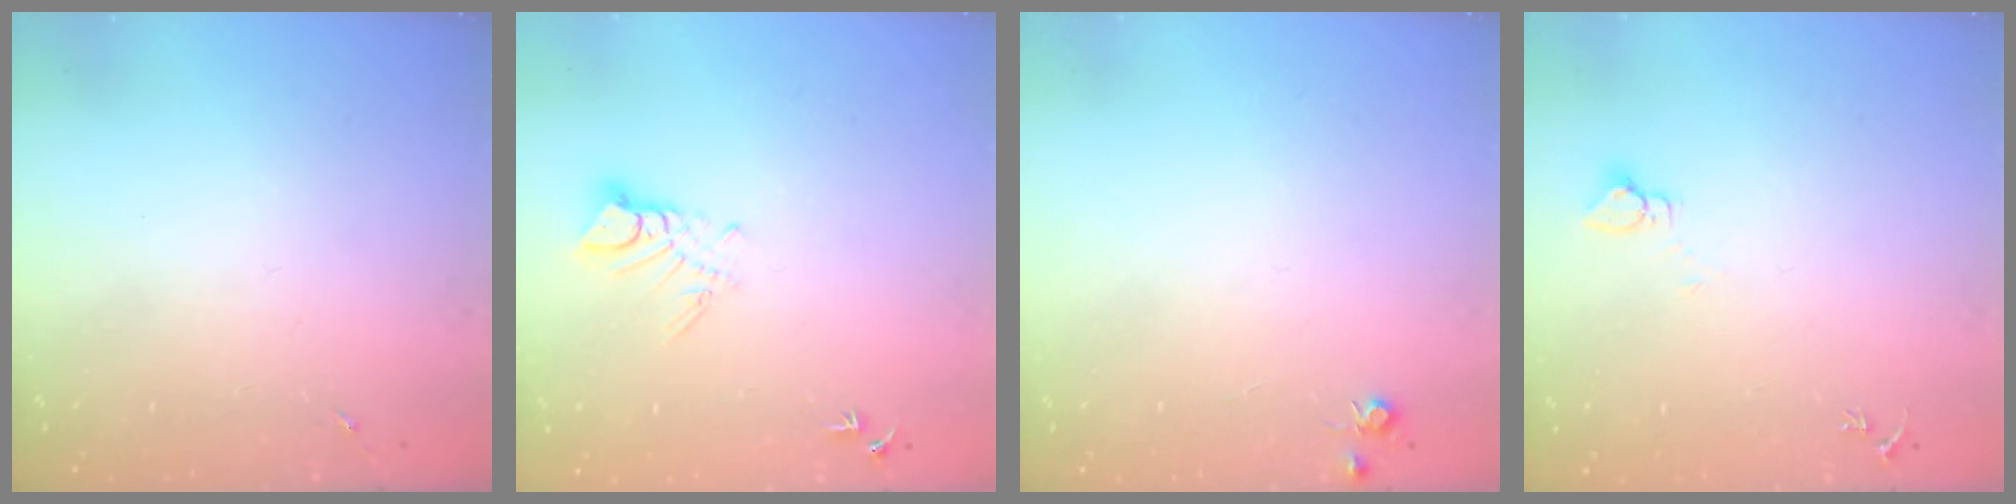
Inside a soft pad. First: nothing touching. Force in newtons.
{"total": 5.9, "press": 5.9, "slide": 0.5}
{"total": 5.4, "press": 5.3, "slide": 0.7}
{"total": 2.7, "press": 2.7, "slide": 0.1}